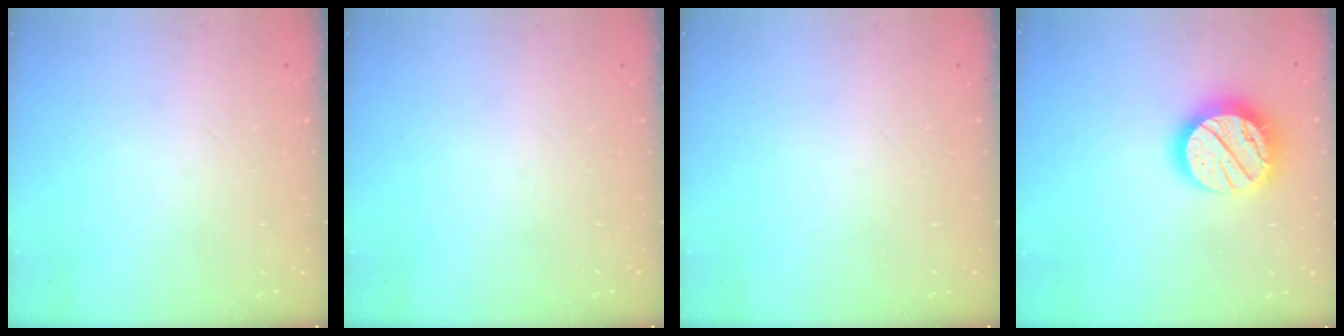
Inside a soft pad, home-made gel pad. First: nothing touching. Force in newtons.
{"total": 0.0}
{"total": 0.0}
{"total": 19.1, "press": 19.0, "slide": 1.6}